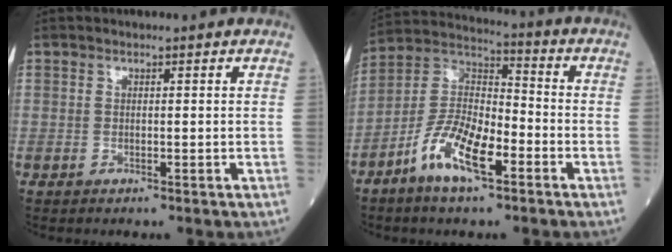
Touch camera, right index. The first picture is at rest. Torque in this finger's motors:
{"motor_torque": [1.40, -0.73, 0.76, 0.18]}